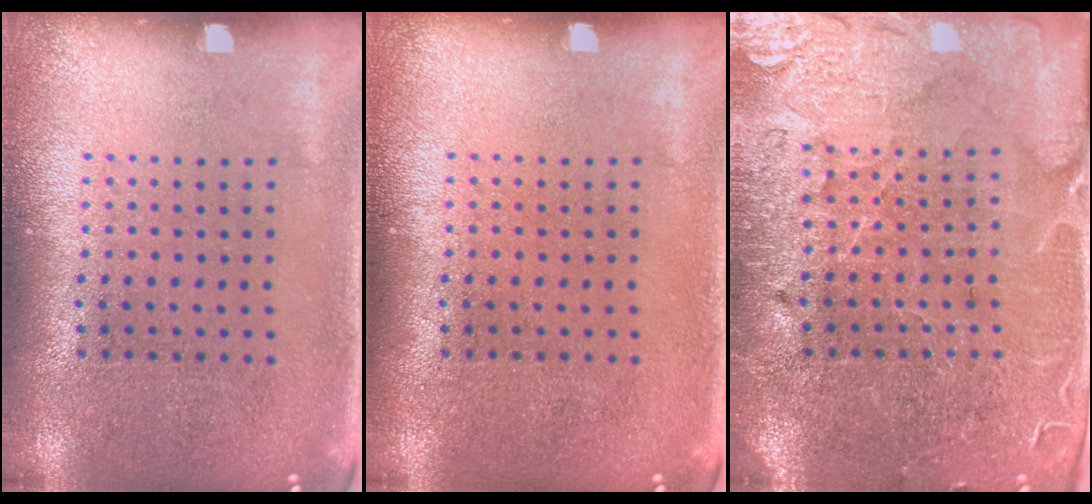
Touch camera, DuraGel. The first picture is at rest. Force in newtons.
{"total": 0.0}
{"total": 3.6, "press": 3.4, "slide": 1.0}